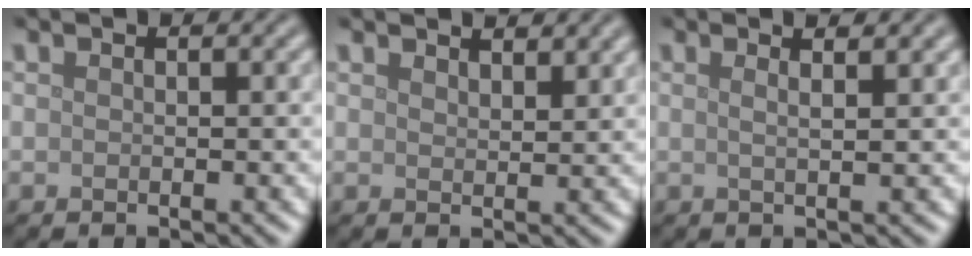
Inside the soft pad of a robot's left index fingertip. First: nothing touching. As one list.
[{"total": 2.5, "force": [2.4, 0.4, 0.7], "torque": [-0.011, 0.003, 0.038]}, {"total": 3.8, "force": [2.1, 1.5, 2.8], "torque": [-0.020, 0.021, -0.007]}]